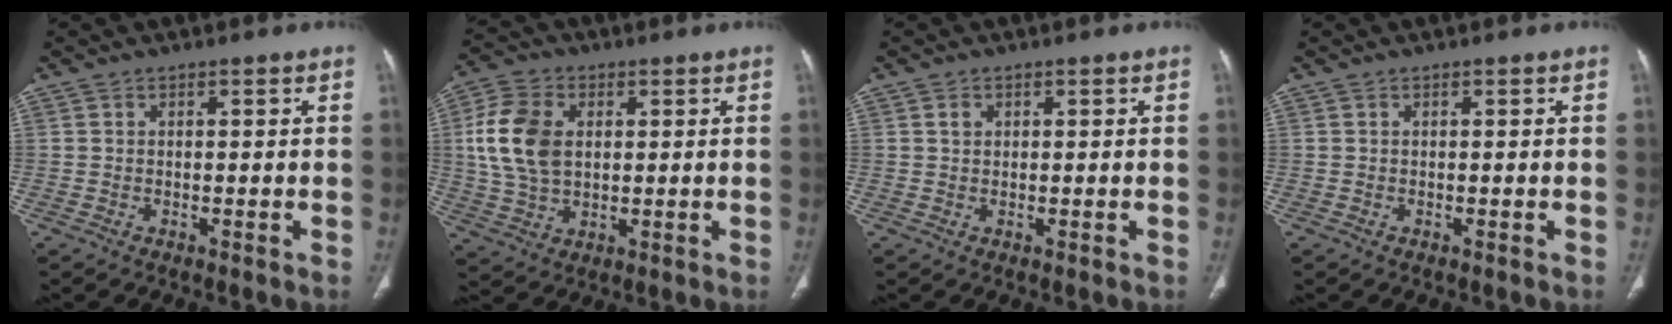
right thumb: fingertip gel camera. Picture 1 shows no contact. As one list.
[{"total": 12.2, "force": [2.0, 8.4, 8.6], "torque": [-0.164, 0.003, 0.039]}, {"total": 1.3, "force": [0.5, 1.0, 0.7], "torque": [-0.004, -0.002, 0.011]}, {"total": 0.0}]